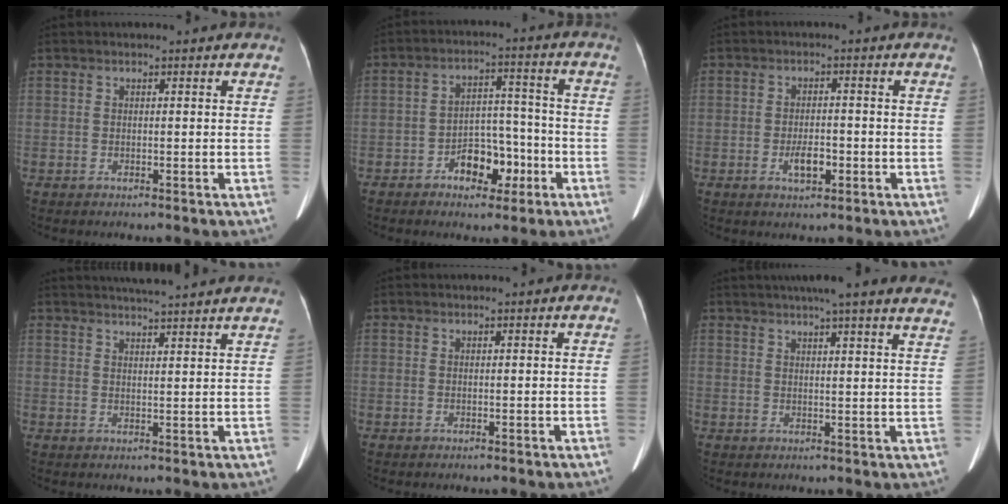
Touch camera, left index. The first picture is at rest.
{"total": 7.2, "force": [-3.6, 4.1, 4.6], "torque": [-0.074, 0.026, -0.055]}
{"total": 3.4, "force": [-1.4, 1.4, 2.8], "torque": [-0.054, 0.000, -0.020]}
{"total": 11.2, "force": [10.2, -0.3, 4.6], "torque": [-0.072, 0.021, 0.126]}
{"total": 0.0}
{"total": 21.5, "force": [18.8, 0.9, 10.4], "torque": [-0.150, -0.008, 0.219]}